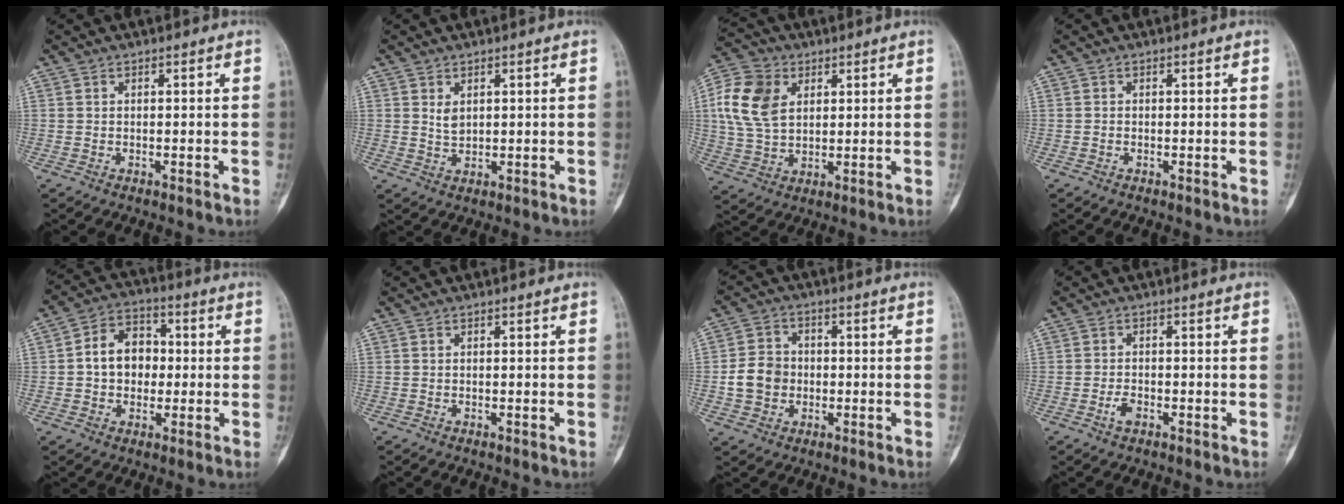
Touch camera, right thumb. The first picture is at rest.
{"total": 2.4, "force": [0.9, 1.5, 1.7], "torque": [-0.024, -0.008, 0.022]}
{"total": 12.0, "force": [3.1, 8.5, 8.0], "torque": [-0.150, 0.001, 0.056]}
{"total": 0.0}
{"total": 9.7, "force": [0.2, 7.6, 6.1], "torque": [-0.064, 0.023, -0.006]}
{"total": 0.0}
{"total": 7.2, "force": [-1.1, 6.2, 3.5], "torque": [-0.044, 0.016, -0.023]}
{"total": 2.1, "force": [-1.0, 1.1, 1.4], "torque": [-0.029, 0.005, -0.020]}